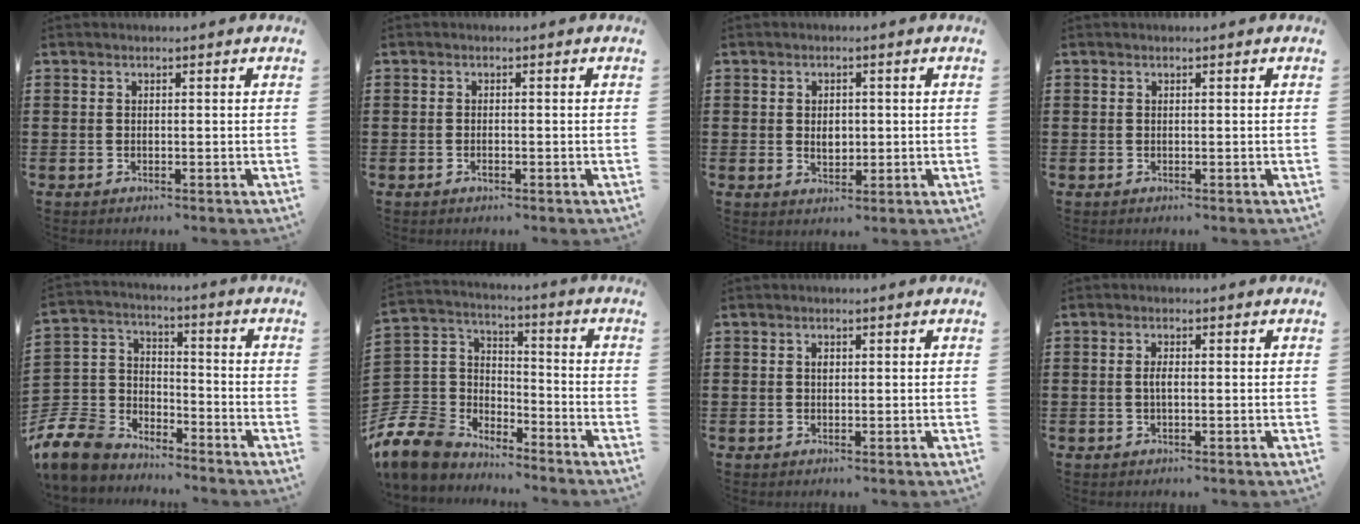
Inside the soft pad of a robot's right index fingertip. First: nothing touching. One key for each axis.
{"total": 0.8, "fx": -0.5, "fy": 0.1, "fz": 0.6, "tx": -0.013, "ty": -0.008, "tz": -0.007}
{"total": 2.7, "fx": 0.1, "fy": 1.9, "fz": 2.0, "tx": -0.034, "ty": 0.005, "tz": -0.001}
{"total": 0.0}
{"total": 8.4, "fx": -7.3, "fy": 3.9, "fz": 1.8, "tx": -0.086, "ty": 0.003, "tz": -0.154}
{"total": 8.4, "fx": -6.2, "fy": 5.3, "fz": 1.8, "tx": -0.100, "ty": -0.003, "tz": -0.131}
{"total": 0.9, "fx": 0.2, "fy": 0.6, "fz": 0.7, "tx": -0.016, "ty": 0.002, "tz": 0.004}
{"total": 1.8, "fx": -0.1, "fy": 0.6, "fz": 1.7, "tx": -0.032, "ty": 0.001, "tz": -0.003}